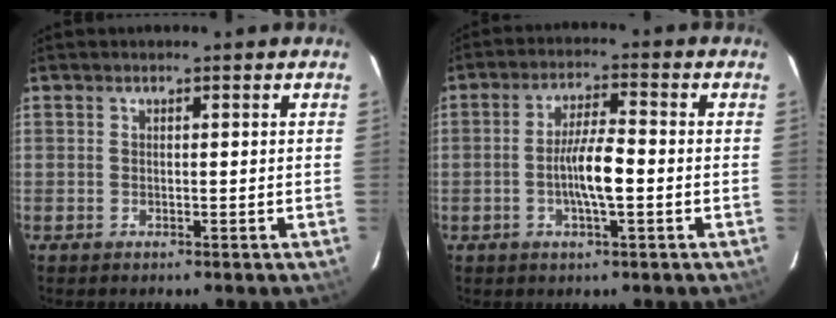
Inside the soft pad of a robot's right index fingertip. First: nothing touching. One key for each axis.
{"total": 7.0, "fx": -1.6, "fy": 1.1, "fz": 6.7, "tx": -0.126, "ty": 0.002, "tz": -0.028}